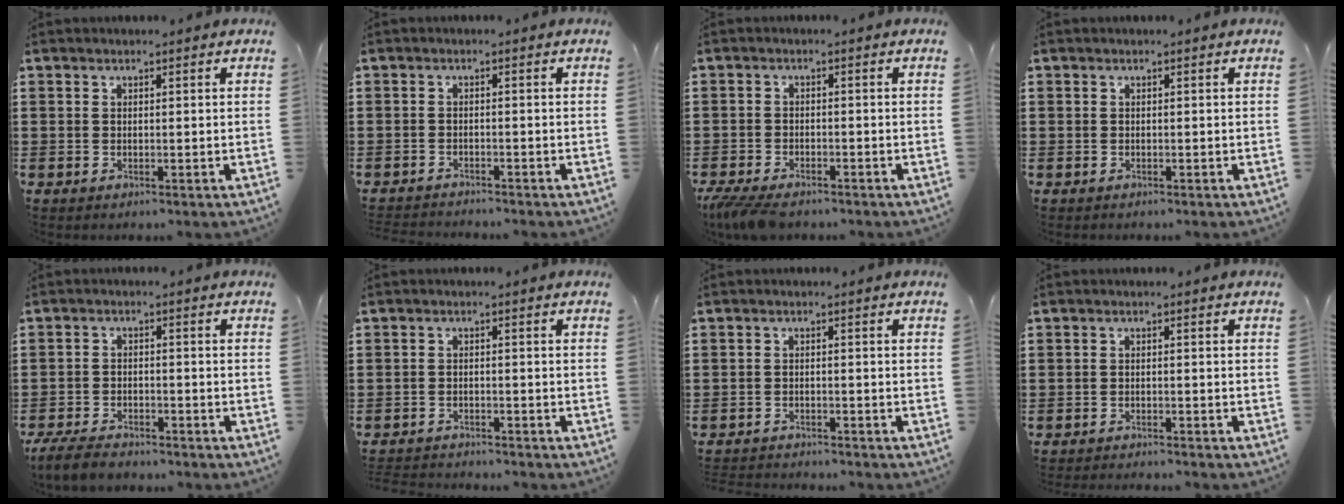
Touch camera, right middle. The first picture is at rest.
{"total": 1.6, "force": [-1.6, 0.0, 0.0], "torque": [-0.004, 0.001, -0.034]}
{"total": 3.5, "force": [-3.1, 0.8, 1.4], "torque": [-0.055, -0.011, -0.069]}
{"total": 0.6, "force": [-0.5, 0.3, -0.2], "torque": [0.003, 0.004, -0.014]}
{"total": 4.1, "force": [-3.8, 0.8, 1.3], "torque": [-0.036, -0.001, -0.080]}
{"total": 2.1, "force": [-2.1, 0.1, -0.1], "torque": [-0.005, -0.001, -0.045]}
{"total": 1.9, "force": [-1.9, 0.1, -0.1], "torque": [-0.004, 0.000, -0.041]}
{"total": 1.4, "force": [-1.4, -0.1, 0.0], "torque": [-0.004, 0.002, -0.029]}